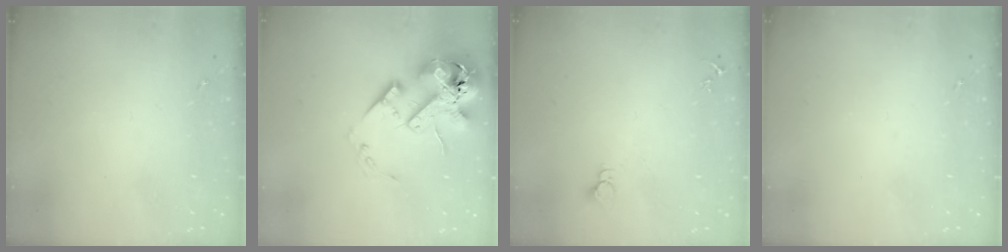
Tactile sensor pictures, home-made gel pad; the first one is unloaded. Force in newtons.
{"total": 18.6, "press": 18.4, "slide": 3.2}
{"total": 2.7, "press": 2.7, "slide": 0.2}
{"total": 0.0}